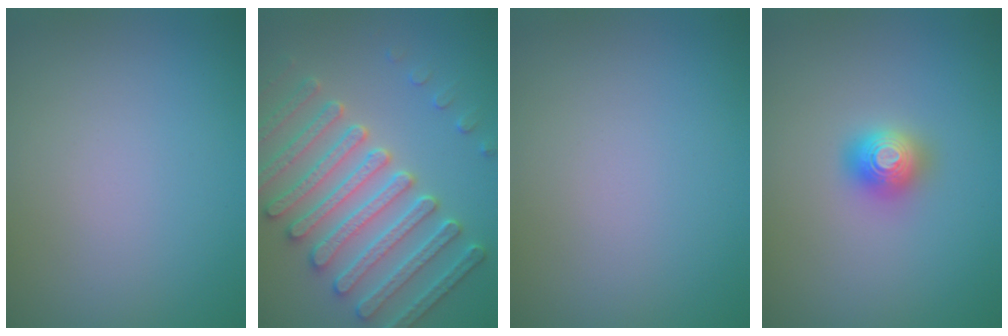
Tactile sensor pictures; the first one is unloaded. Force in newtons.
{"total": 6.4, "press": 5.9, "slide": 2.4}
{"total": 0.0}
{"total": 2.0, "press": 2.0, "slide": 0.2}